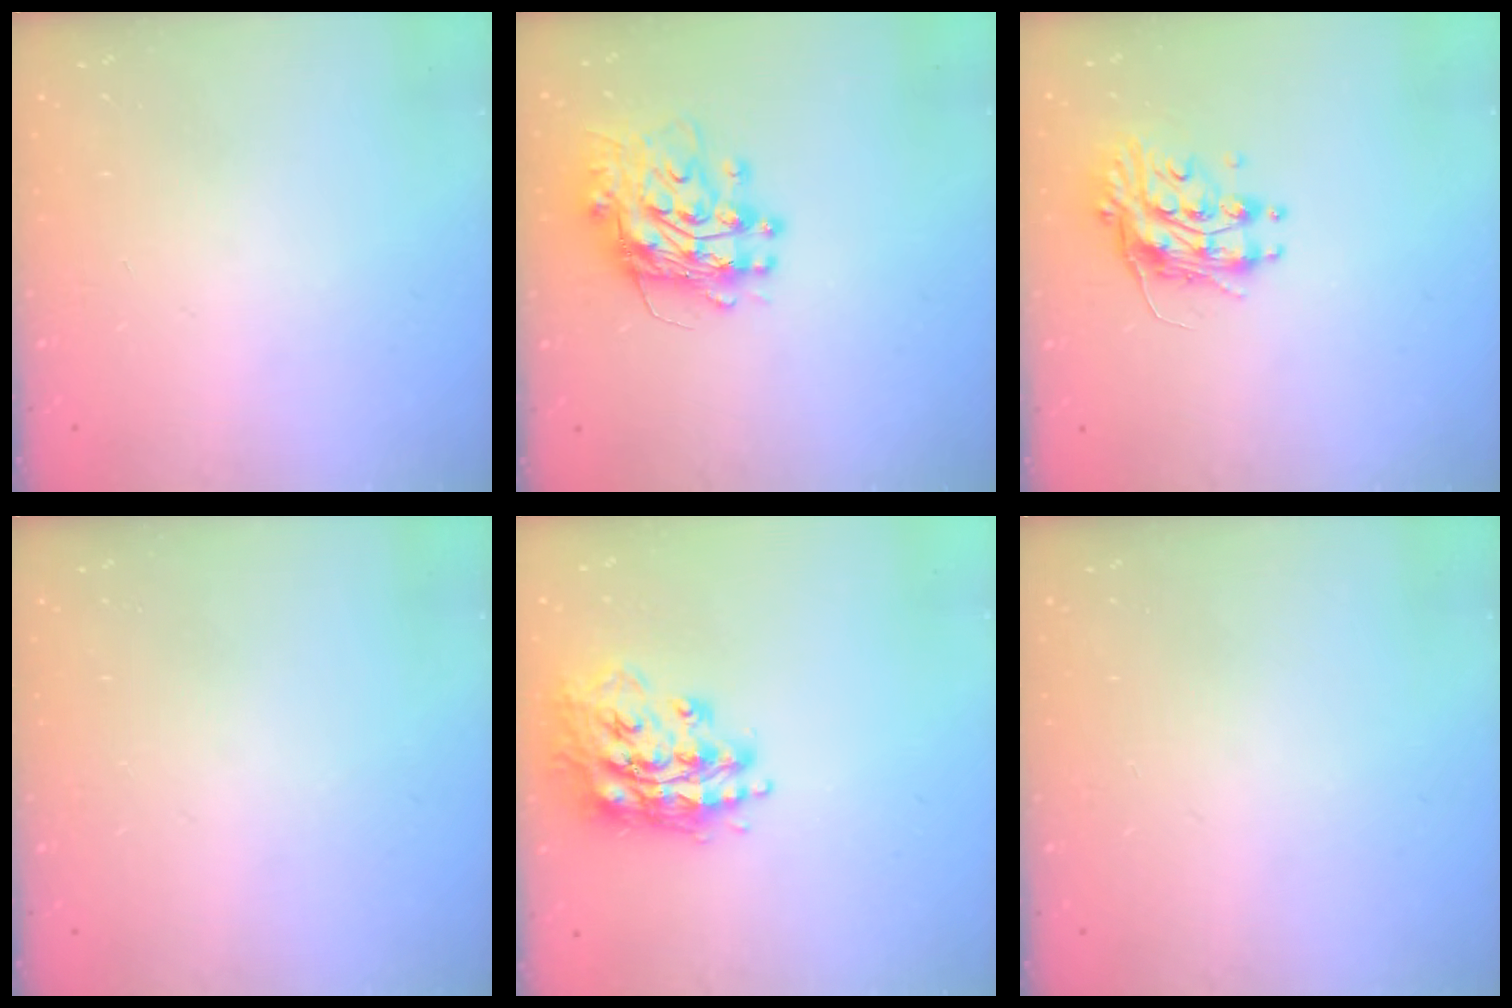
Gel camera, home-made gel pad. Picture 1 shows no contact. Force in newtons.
{"total": 12.9, "press": 12.8, "slide": 1.3}
{"total": 10.3, "press": 10.3, "slide": 0.3}
{"total": 0.0}
{"total": 16.9, "press": 16.8, "slide": 1.5}
{"total": 0.0}